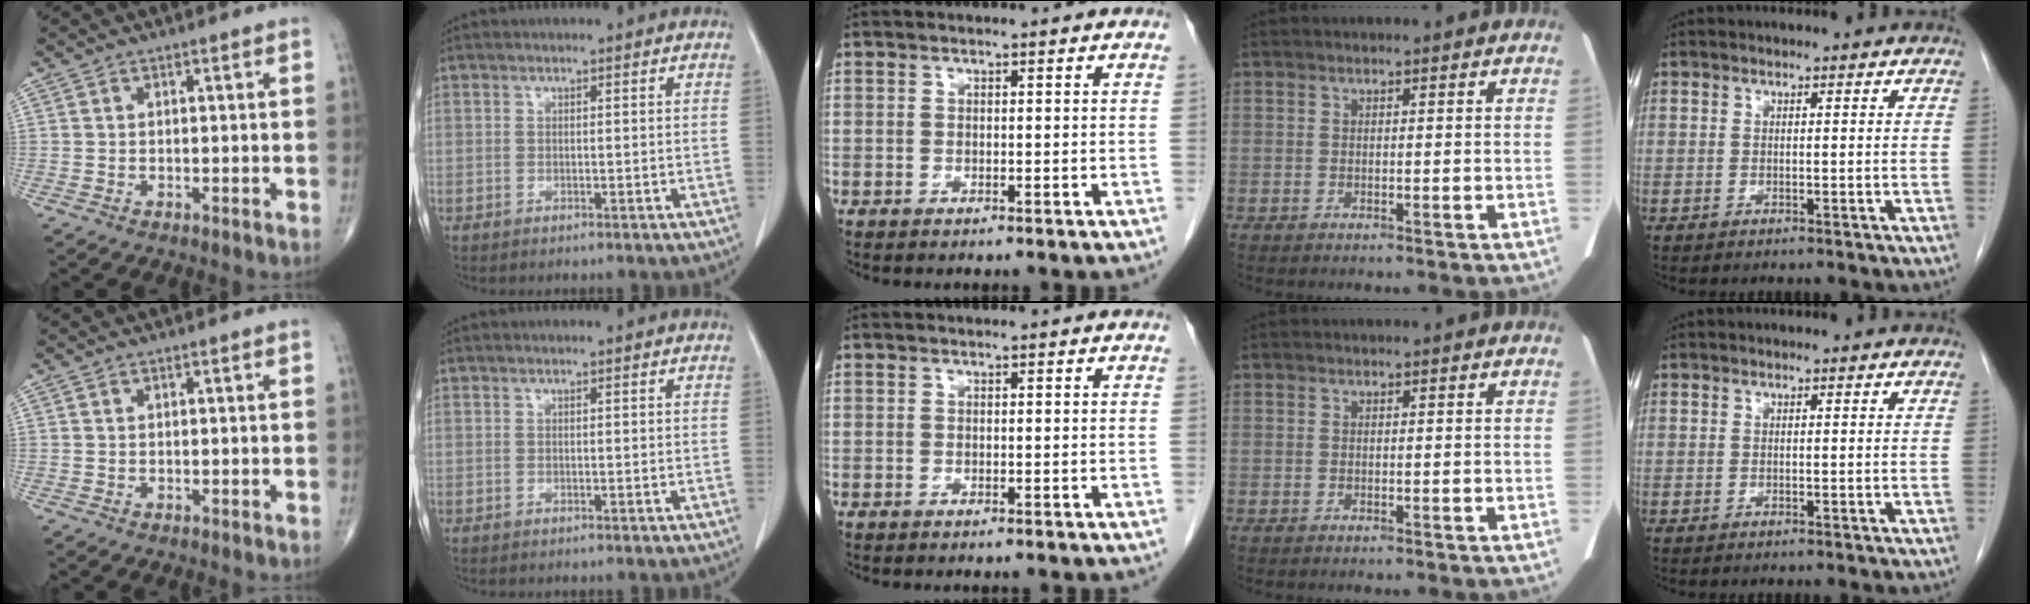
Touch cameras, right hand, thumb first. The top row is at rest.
{}